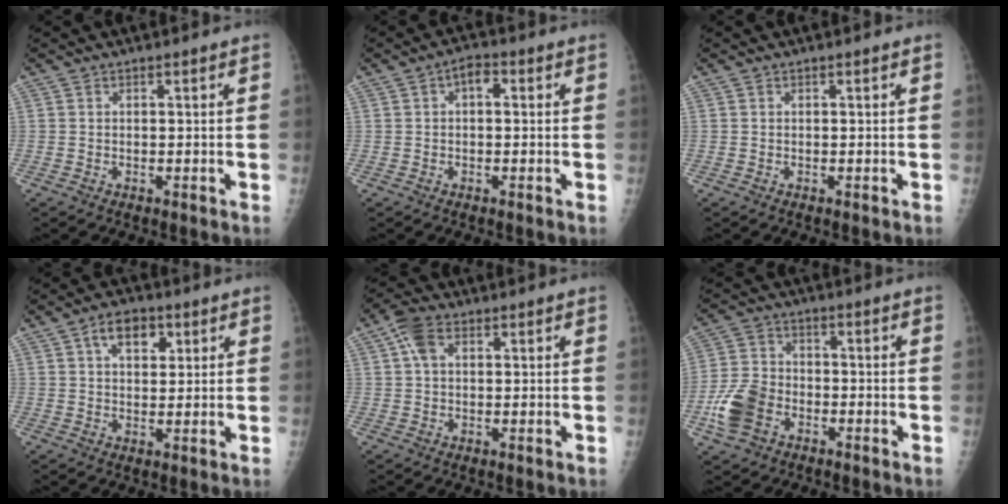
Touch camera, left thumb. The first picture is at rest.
{"total": 3.1, "force": [0.4, 1.8, 2.4], "torque": [-0.024, 0.009, -0.003]}
{"total": 0.0}
{"total": 6.6, "force": [2.8, 4.1, 4.4], "torque": [-0.046, -0.002, 0.040]}
{"total": 4.9, "force": [1.5, 3.1, 3.5], "torque": [-0.063, 0.010, 0.026]}
{"total": 9.1, "force": [-3.7, 6.4, 5.3], "torque": [-0.107, 0.018, -0.073]}